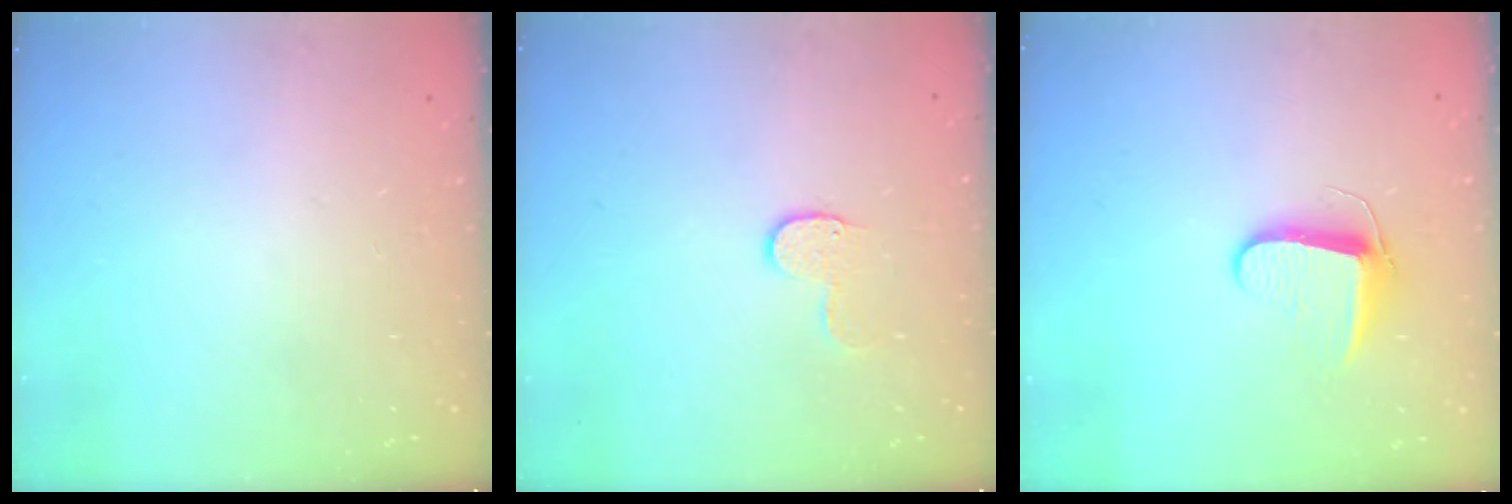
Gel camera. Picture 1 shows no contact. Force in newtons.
{"total": 5.5, "press": 5.5, "slide": 0.6}
{"total": 8.1, "press": 8.1, "slide": 0.9}